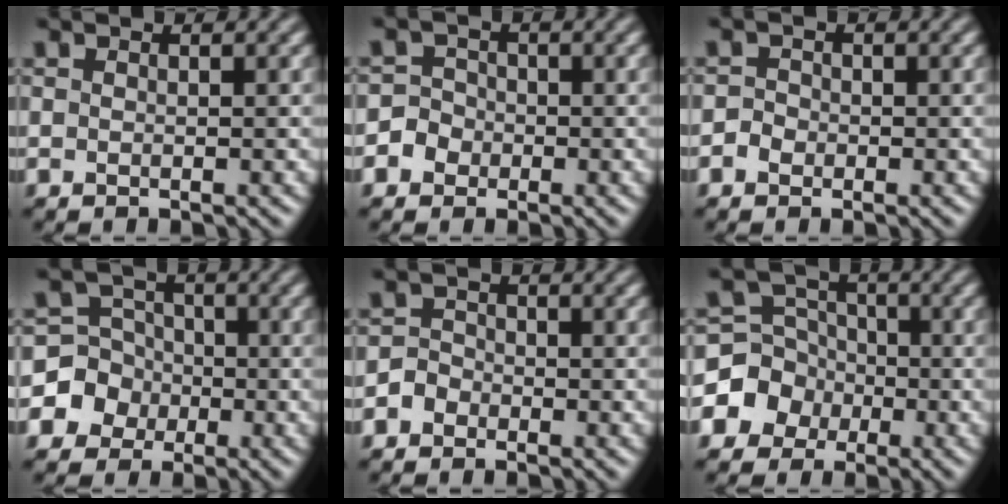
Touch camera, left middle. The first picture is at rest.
{"total": 1.9, "force": [-0.8, 1.7, 0.1], "torque": [0.009, 0.012, -0.018]}
{"total": 1.0, "force": [-0.6, 0.8, 0.1], "torque": [0.002, 0.010, -0.016]}
{"total": 5.4, "force": [-1.6, 5.1, 0.3], "torque": [0.008, 0.018, -0.052]}
{"total": 1.3, "force": [-0.9, 0.9, -0.1], "torque": [0.004, 0.012, -0.023]}
{"total": 4.7, "force": [-1.6, 4.4, 0.5], "torque": [0.009, 0.017, -0.058]}